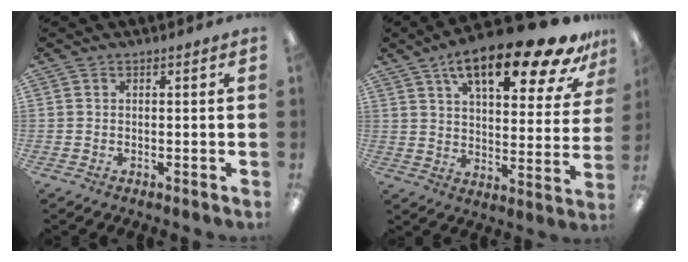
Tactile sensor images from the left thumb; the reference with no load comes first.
{"total": 21.9, "force": [13.0, 7.3, 15.9], "torque": [-0.237, -0.069, 0.206]}